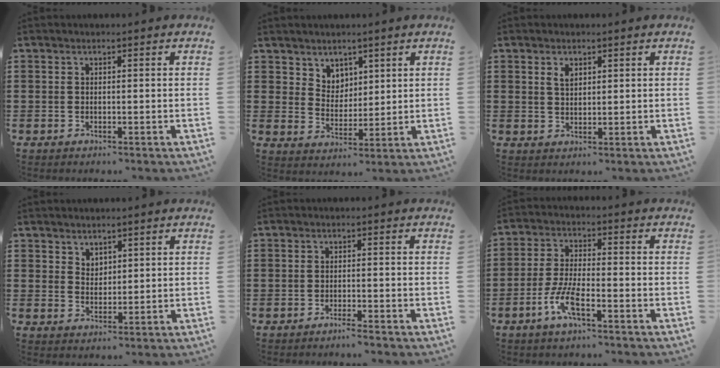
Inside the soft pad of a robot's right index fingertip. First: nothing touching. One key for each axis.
{"total": 4.6, "fx": 3.3, "fy": 3.2, "fz": 0.0, "tx": -0.020, "ty": 0.002, "tz": 0.063}
{"total": 1.9, "fx": 1.0, "fy": 1.1, "fz": 1.1, "tx": -0.026, "ty": 0.003, "tz": 0.019}
{"total": 2.4, "fx": 2.0, "fy": 1.5, "fz": 0.1, "tx": -0.007, "ty": 0.007, "tz": 0.038}
{"total": 1.6, "fx": -1.4, "fy": -0.3, "fz": 0.6, "tx": -0.011, "ty": -0.002, "tz": -0.027}
{"total": 6.5, "fx": -3.4, "fy": 1.5, "fz": 5.3, "tx": -0.126, "ty": -0.014, "tz": -0.068}